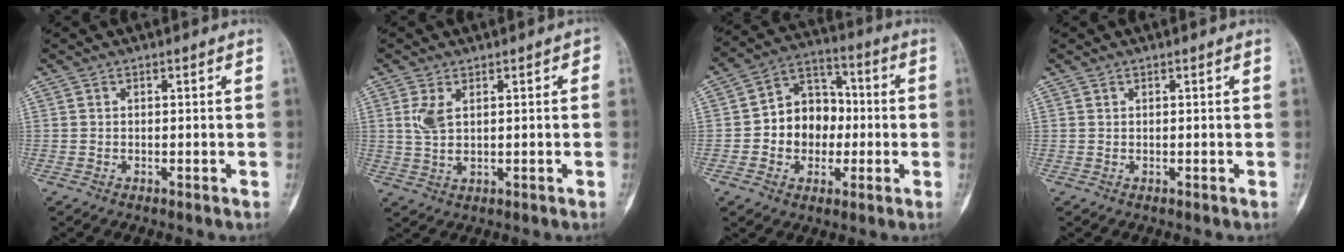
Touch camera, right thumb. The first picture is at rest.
{"total": 5.2, "force": [1.1, 2.8, 4.2], "torque": [-0.076, 0.004, 0.024]}
{"total": 12.3, "force": [-1.2, 10.0, 7.1], "torque": [-0.058, 0.036, -0.026]}
{"total": 0.0}